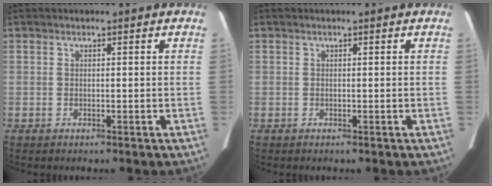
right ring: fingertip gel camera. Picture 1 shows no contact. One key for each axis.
{"total": 0.0}